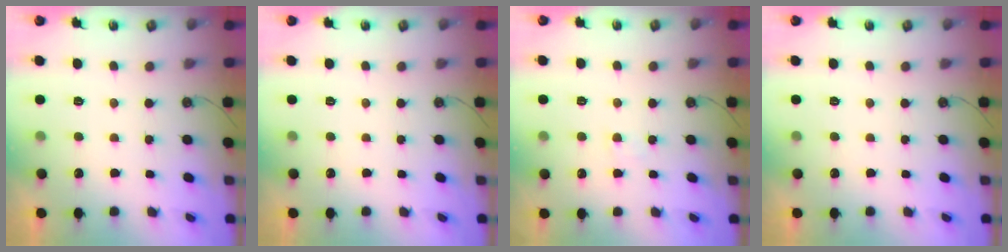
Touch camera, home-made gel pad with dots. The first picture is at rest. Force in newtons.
{"total": 0.0}
{"total": 3.0, "press": 3.0, "slide": 0.4}
{"total": 0.0}